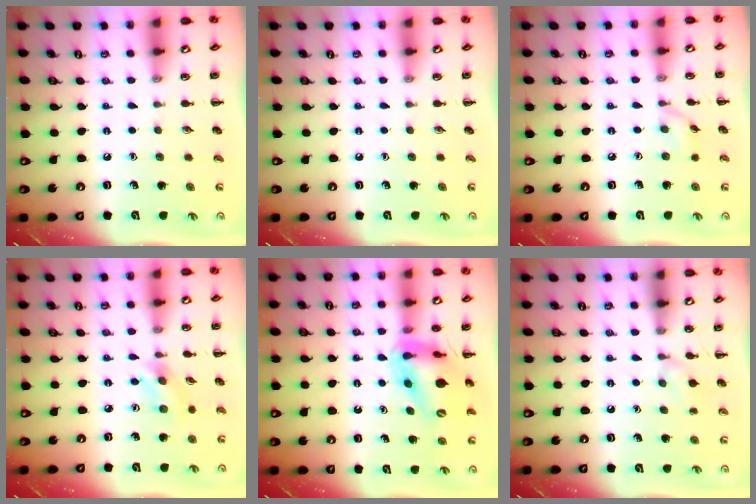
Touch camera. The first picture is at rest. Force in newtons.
{"total": 0.0}
{"total": 6.0, "press": 6.0, "slide": 0.6}
{"total": 2.6, "press": 2.6, "slide": 0.6}
{"total": 14.3, "press": 13.8, "slide": 4.0}
{"total": 6.6, "press": 6.2, "slide": 2.3}